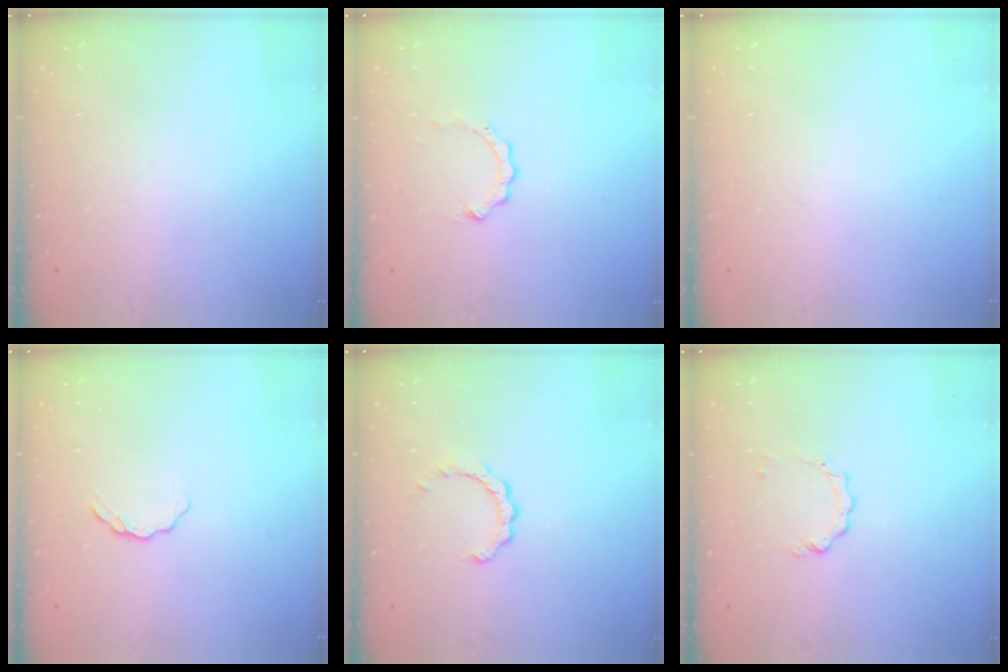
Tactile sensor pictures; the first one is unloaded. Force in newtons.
{"total": 2.7, "press": 2.7, "slide": 0.3}
{"total": 0.0}
{"total": 3.2, "press": 3.1, "slide": 0.4}
{"total": 2.3, "press": 2.3, "slide": 0.2}
{"total": 2.9, "press": 2.9, "slide": 0.2}